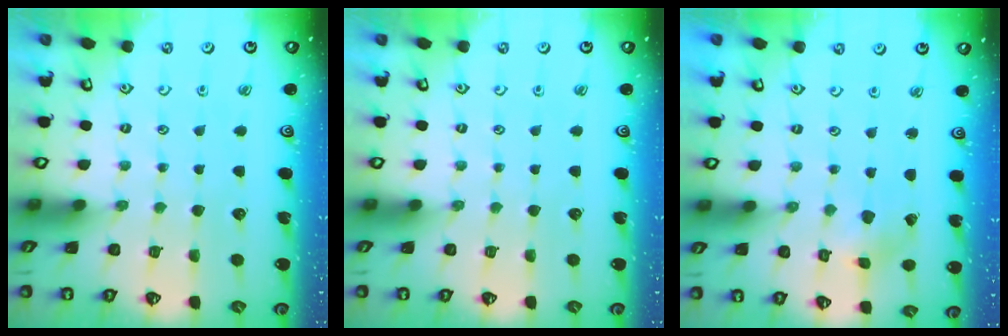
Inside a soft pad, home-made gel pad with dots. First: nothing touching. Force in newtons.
{"total": 0.0}
{"total": 1.4, "press": 1.4, "slide": 0.2}